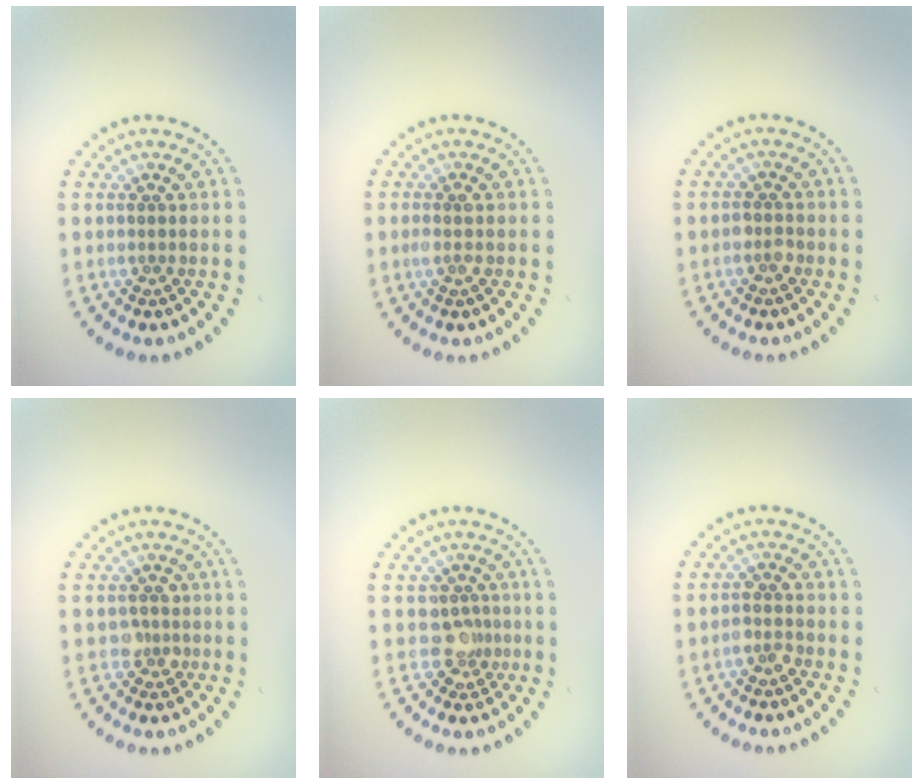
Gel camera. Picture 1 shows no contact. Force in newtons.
{"total": 1.1, "press": 1.0, "slide": 0.3}
{"total": 1.2, "press": 1.1, "slide": 0.4}
{"total": 1.5, "press": 1.3, "slide": 0.8}
{"total": 2.0, "press": 1.5, "slide": 1.3}
{"total": 1.5, "press": 1.4, "slide": 0.7}